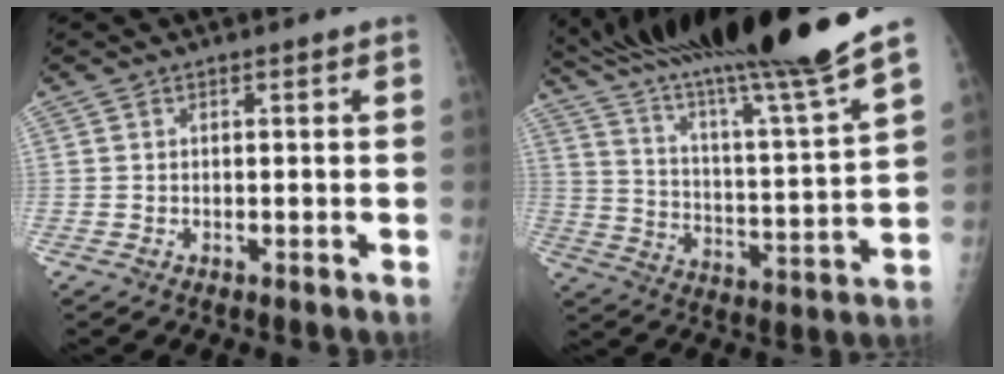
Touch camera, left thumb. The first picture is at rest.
{"total": 26.8, "force": [22.1, 0.4, 15.1], "torque": [-0.242, -0.114, 0.354]}